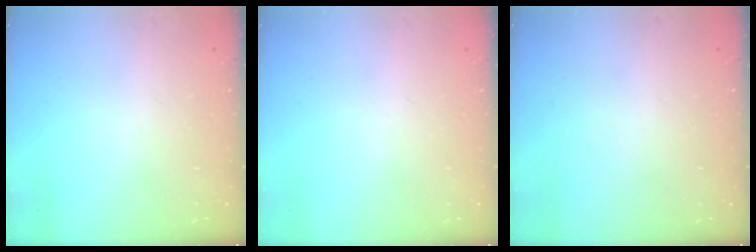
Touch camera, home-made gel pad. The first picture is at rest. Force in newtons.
{"total": 0.0}
{"total": 0.0}